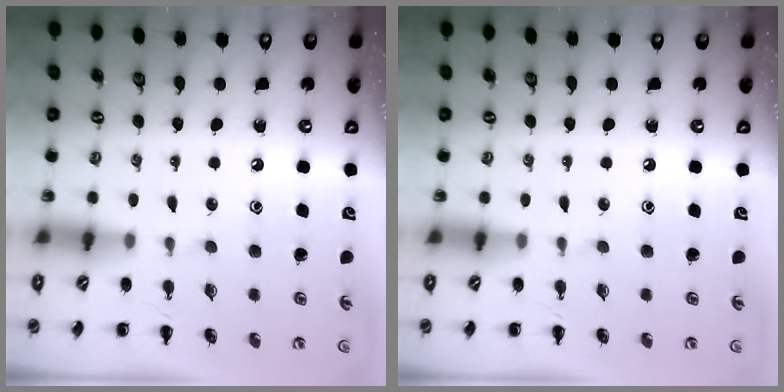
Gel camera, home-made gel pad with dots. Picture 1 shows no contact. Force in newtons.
{"total": 0.0}